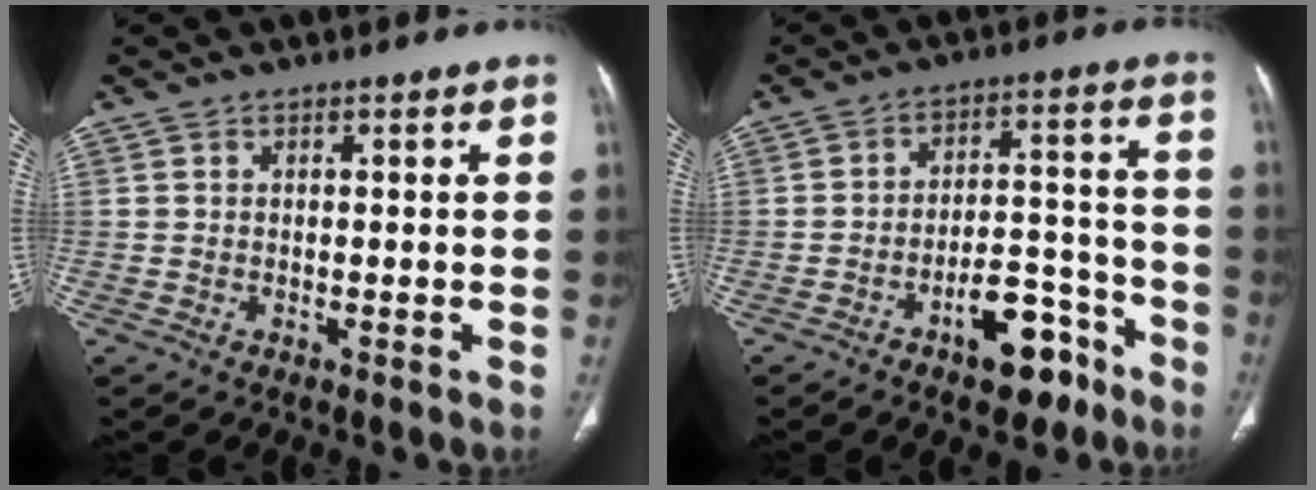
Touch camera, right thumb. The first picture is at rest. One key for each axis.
{"total": 10.3, "fx": -6.4, "fy": 5.1, "fz": 6.3, "tx": -0.069, "ty": 0.061, "tz": -0.095}